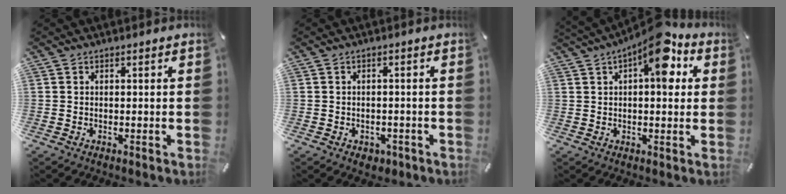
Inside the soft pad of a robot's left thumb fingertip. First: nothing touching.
{"total": 2.2, "force": [-1.0, 1.8, 0.7], "torque": [-0.018, 0.001, -0.021]}
{"total": 11.9, "force": [5.4, 4.9, 9.4], "torque": [-0.121, -0.025, 0.084]}